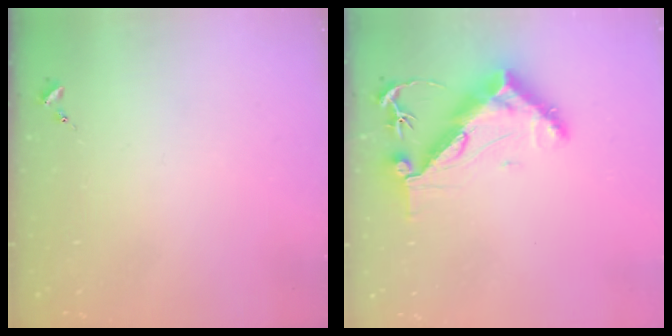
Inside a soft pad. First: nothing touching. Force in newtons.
{"total": 12.8, "press": 12.8, "slide": 1.2}